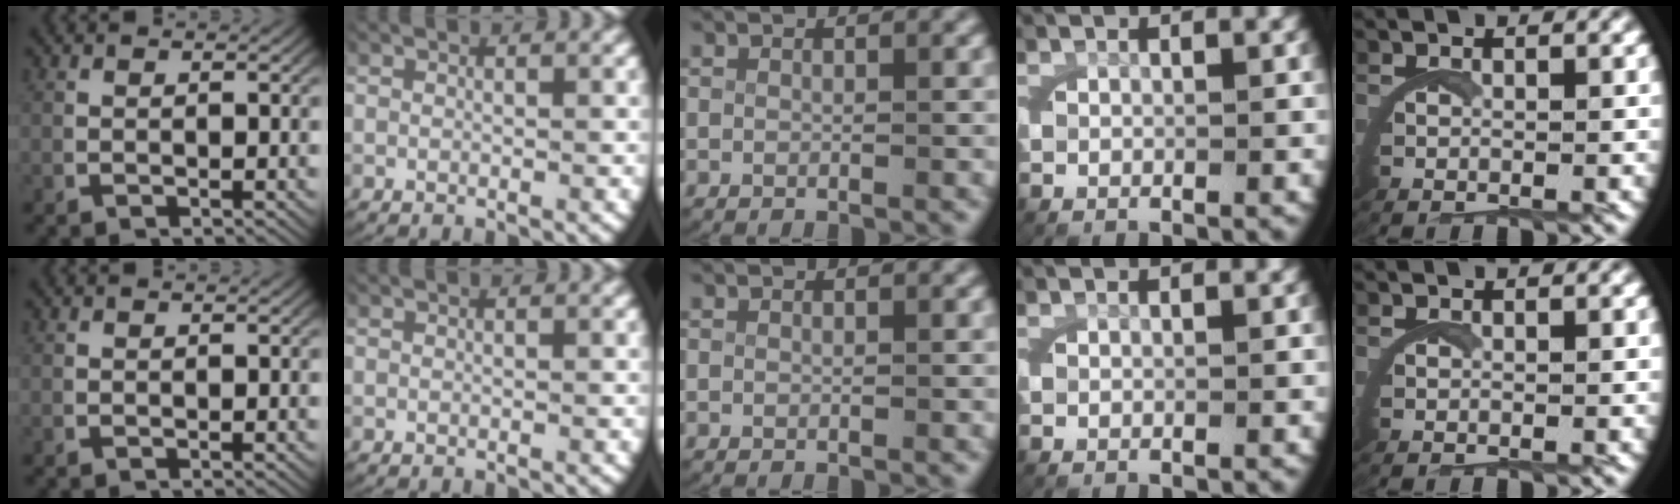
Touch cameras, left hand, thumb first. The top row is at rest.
{}